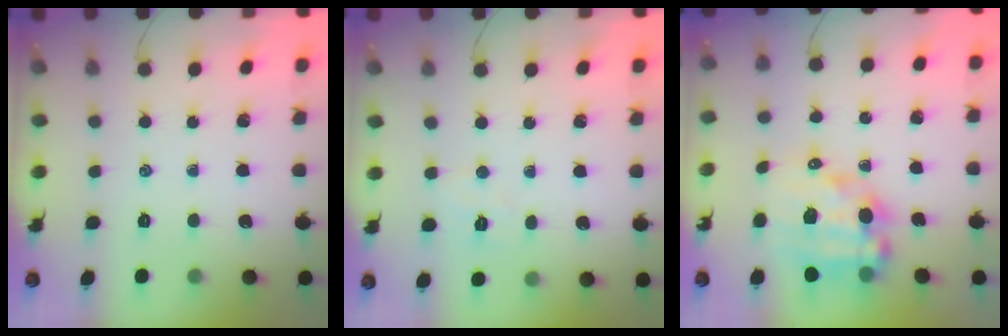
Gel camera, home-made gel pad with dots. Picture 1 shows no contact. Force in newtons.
{"total": 4.7, "press": 4.6, "slide": 0.9}
{"total": 13.1, "press": 12.7, "slide": 3.2}